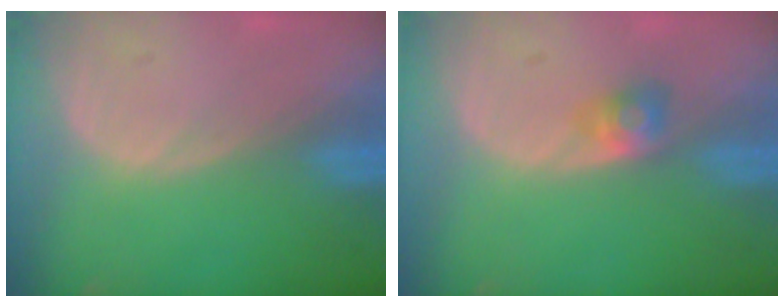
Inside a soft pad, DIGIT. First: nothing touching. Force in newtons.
{"total": 2.6, "press": 2.4, "slide": 0.9}